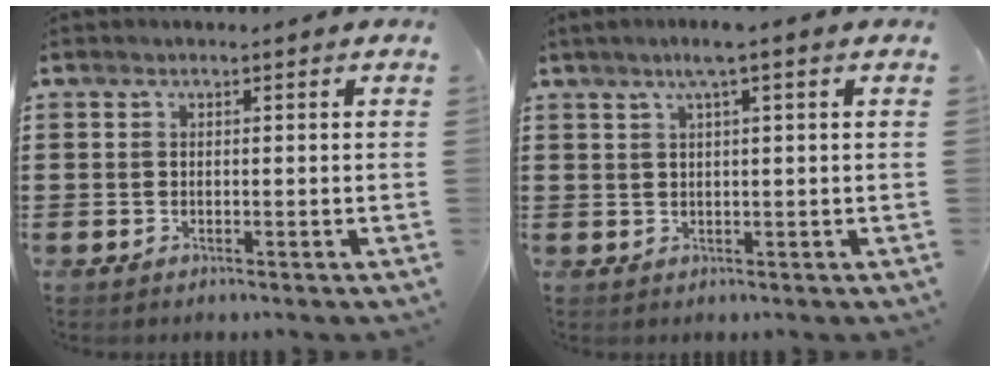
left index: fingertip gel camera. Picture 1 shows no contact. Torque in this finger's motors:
{"motor_torque": [1.69, -0.45, 0.40, 0.13]}